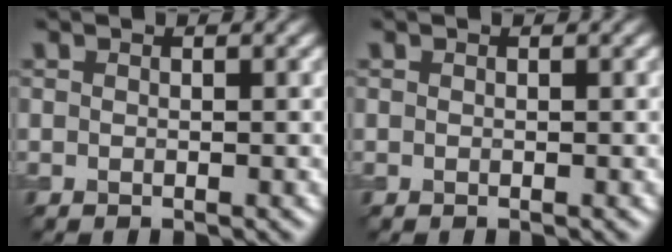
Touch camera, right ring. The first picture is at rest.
{"total": 0.0}